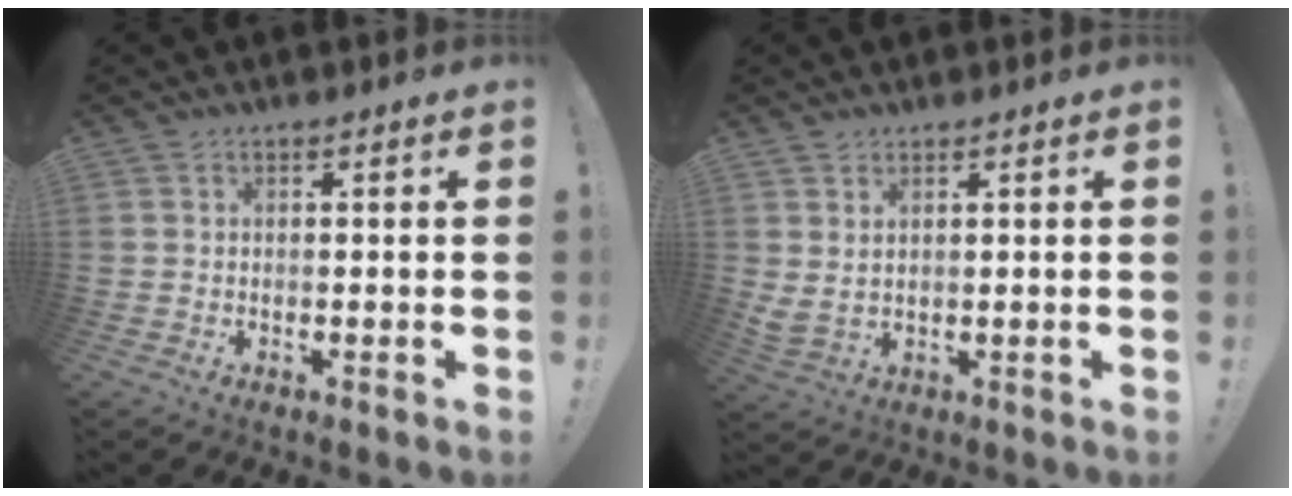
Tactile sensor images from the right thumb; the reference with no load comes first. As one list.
[{"total": 3.2, "force": [2.1, 1.2, 2.1], "torque": [-0.040, -0.010, 0.040]}]